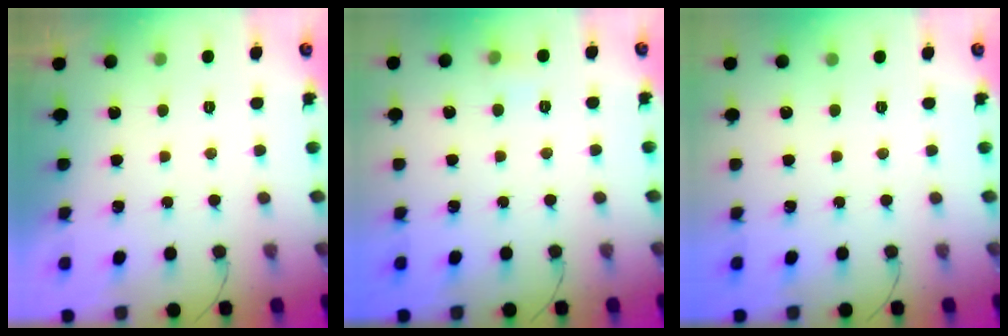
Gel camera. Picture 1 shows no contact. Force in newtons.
{"total": 5.5, "press": 5.3, "slide": 1.6}
{"total": 0.0}